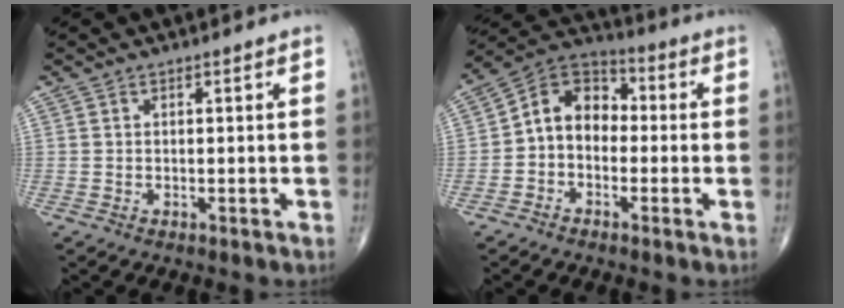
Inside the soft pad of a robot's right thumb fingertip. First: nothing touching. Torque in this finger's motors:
{"motor_torque": [0.07, 0.33, 0.36, -0.24, 0.06]}